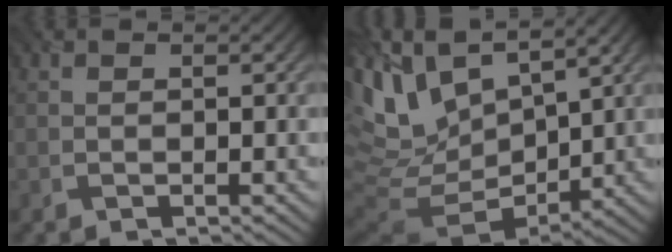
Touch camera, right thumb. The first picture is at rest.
{"total": 13.3, "force": [5.7, 7.0, 9.8], "torque": [-0.241, 0.003, 0.116]}